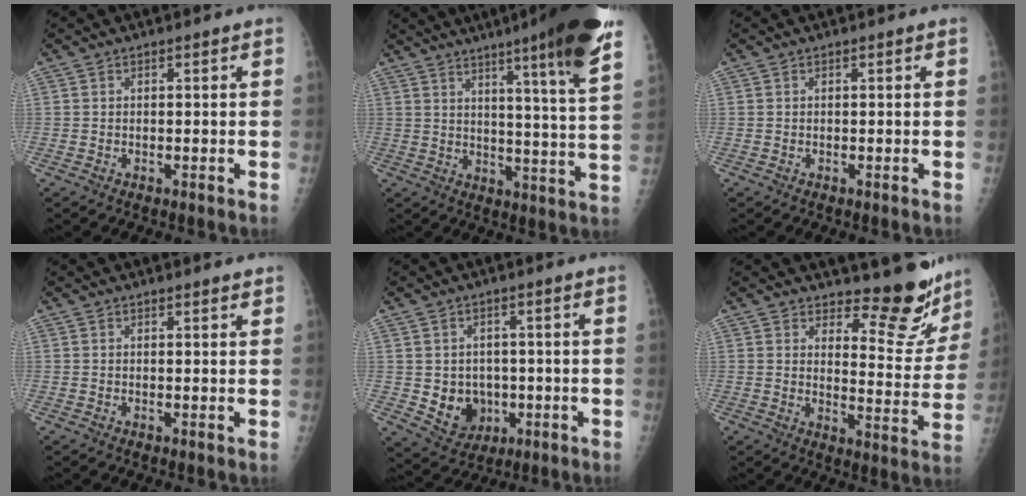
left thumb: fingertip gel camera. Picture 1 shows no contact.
{"total": 20.2, "force": [13.1, 0.9, 15.4], "torque": [-0.203, -0.061, 0.169]}
{"total": 0.0}
{"total": 1.5, "force": [1.4, 0.3, 0.6], "torque": [-0.002, -0.003, 0.018]}
{"total": 7.6, "force": [-0.8, 6.6, 3.7], "torque": [-0.025, -0.001, 0.006]}
{"total": 11.9, "force": [11.1, 3.4, 2.3], "torque": [0.007, -0.122, 0.135]}